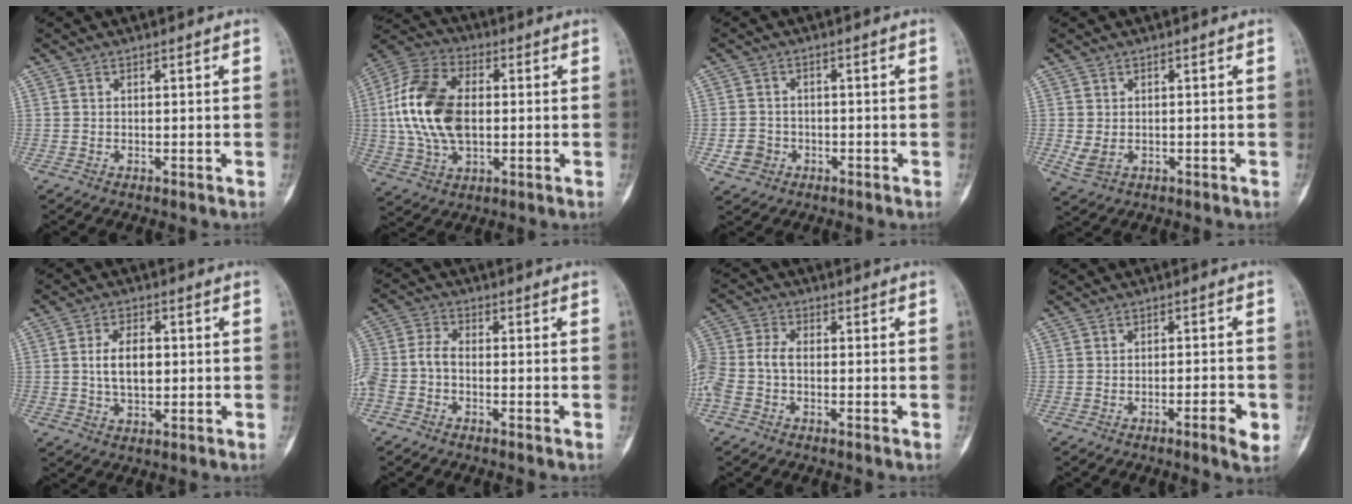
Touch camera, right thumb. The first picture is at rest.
{"total": 15.6, "force": [0.4, 9.9, 12.0], "torque": [-0.227, 0.016, 0.006]}
{"total": 3.4, "force": [-1.3, 3.0, 0.9], "torque": [-0.005, 0.011, -0.020]}
{"total": 2.8, "force": [-0.3, 2.0, 2.0], "torque": [-0.043, -0.002, 0.003]}
{"total": 6.7, "force": [0.4, 3.9, 5.4], "torque": [-0.085, 0.005, 0.006]}
{"total": 7.4, "force": [-2.6, 4.3, 5.4], "torque": [-0.136, 0.022, -0.058]}
{"total": 8.5, "force": [-2.0, 5.0, 6.6], "torque": [-0.173, 0.018, -0.045]}
{"total": 4.2, "force": [-1.8, 0.7, 3.8], "torque": [-0.057, 0.008, -0.027]}